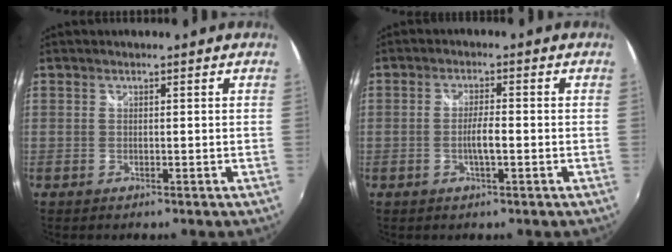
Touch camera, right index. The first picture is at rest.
{"total": 3.3, "force": [-1.0, 0.4, 3.1], "torque": [-0.058, -0.002, -0.019]}